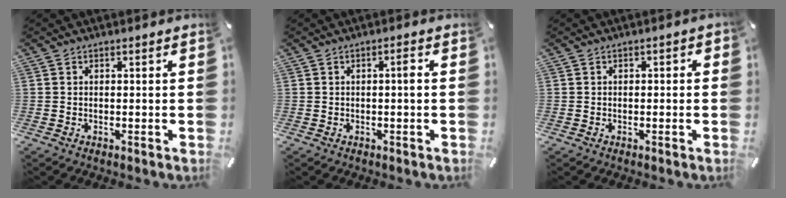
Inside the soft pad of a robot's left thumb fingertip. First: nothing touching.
{"total": 2.3, "force": [-0.1, 0.3, 2.2], "torque": [-0.036, 0.000, -0.006]}
{"total": 1.0, "force": [-0.5, 0.5, 0.6], "torque": [-0.012, 0.002, -0.011]}